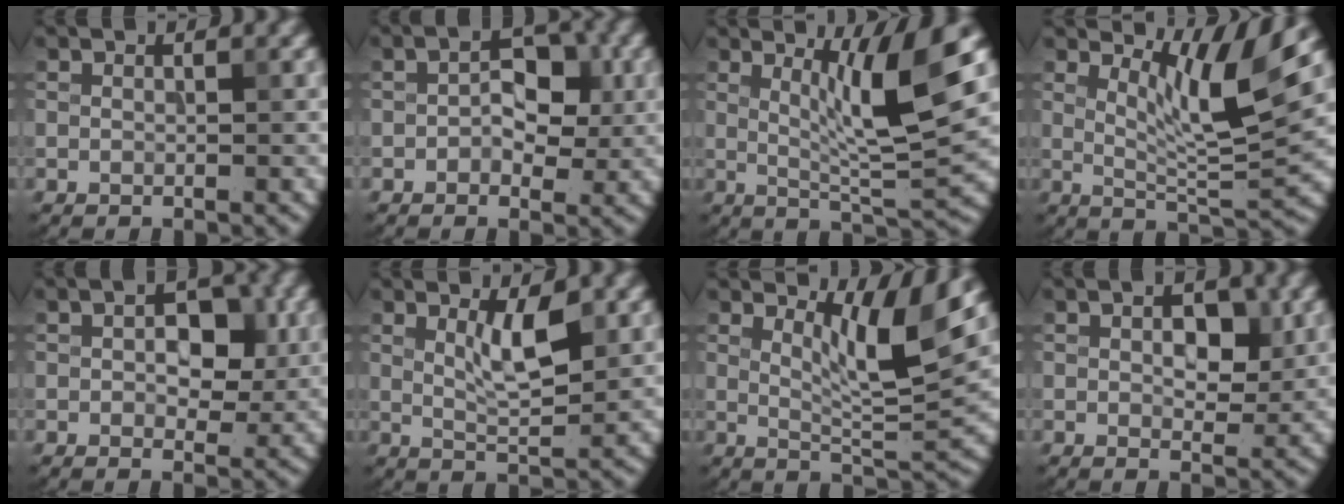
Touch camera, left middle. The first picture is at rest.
{"total": 4.1, "force": [0.0, 2.6, 3.2], "torque": [-0.037, 0.003, -0.008]}
{"total": 7.4, "force": [2.4, 1.1, 6.9], "torque": [-0.112, -0.009, 0.044]}
{"total": 6.0, "force": [3.4, 1.1, 4.9], "torque": [-0.082, -0.009, 0.062]}
{"total": 4.8, "force": [0.7, 2.8, 3.8], "torque": [-0.047, 0.001, 0.005]}
{"total": 3.5, "force": [1.3, 0.9, 3.1], "torque": [-0.054, -0.005, 0.025]}
{"total": 5.7, "force": [2.8, 1.0, 4.8], "torque": [-0.077, -0.009, 0.050]}
{"total": 3.5, "force": [0.7, 1.9, 2.9], "torque": [-0.039, -0.003, 0.011]}